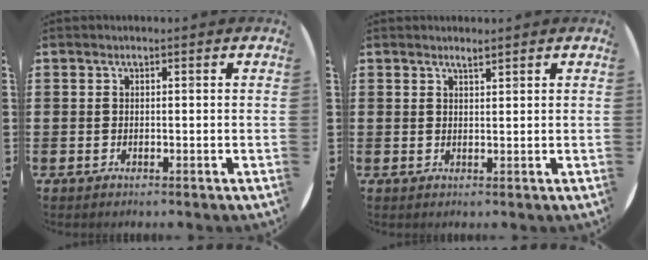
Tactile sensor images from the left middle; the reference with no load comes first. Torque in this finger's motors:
{"motor_torque": [0.08, -0.04, 0.00, 0.04]}